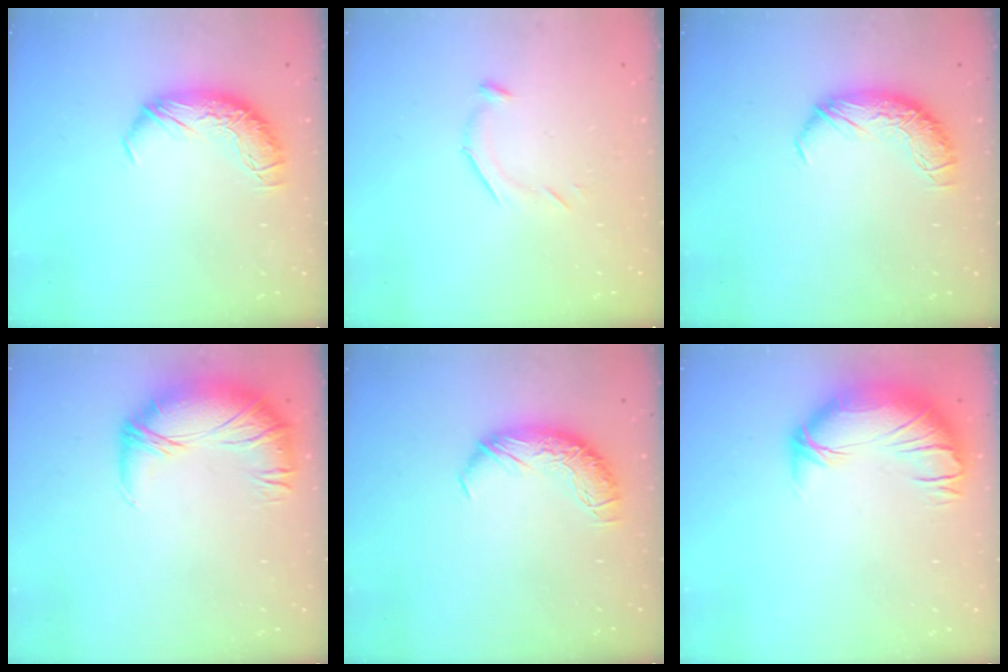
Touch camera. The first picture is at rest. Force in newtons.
{"total": 6.0, "press": 5.9, "slide": 1.1}
{"total": 0.0}
{"total": 2.8, "press": 1.4, "slide": 2.5}
{"total": 0.0}
{"total": 2.1, "press": 0.9, "slide": 2.0}